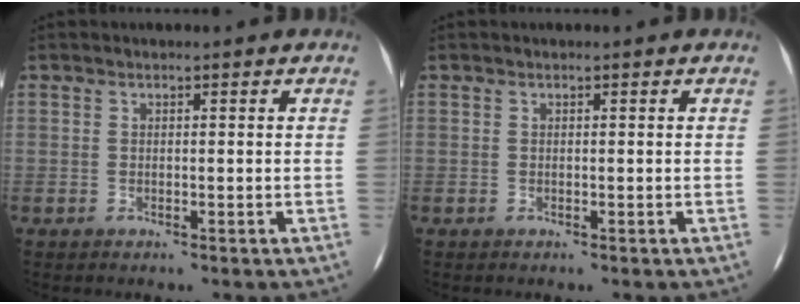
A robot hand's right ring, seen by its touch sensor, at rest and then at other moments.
{"total": 0.0}